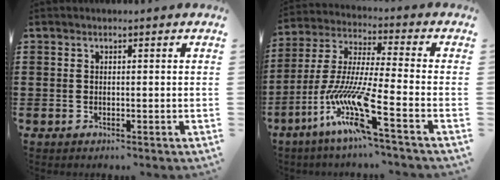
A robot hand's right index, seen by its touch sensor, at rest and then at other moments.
{"total": 12.2, "force": [-7.3, 1.1, 9.7], "torque": [-0.223, -0.022, -0.154]}